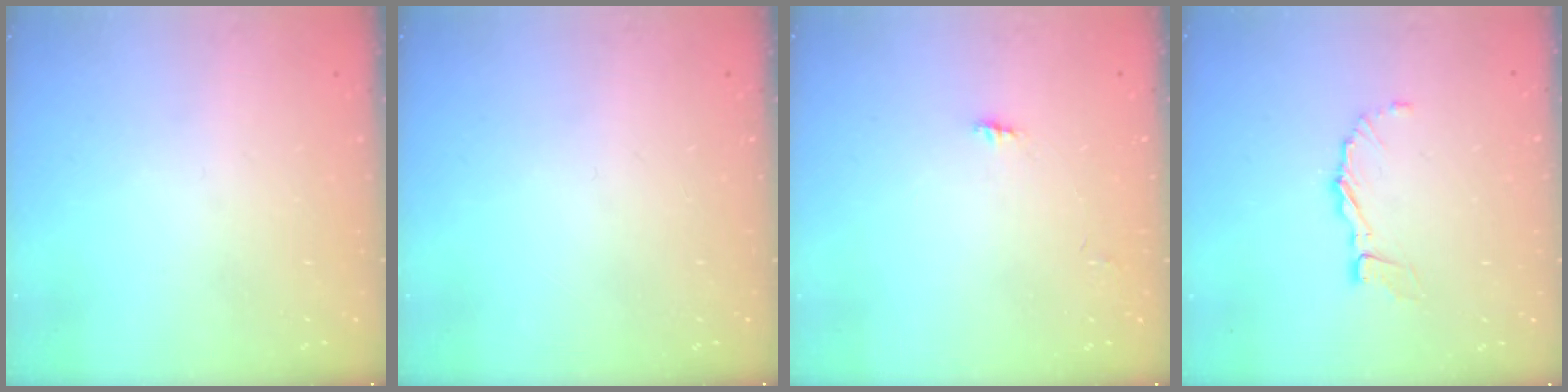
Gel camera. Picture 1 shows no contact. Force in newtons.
{"total": 0.0}
{"total": 2.9, "press": 2.9, "slide": 0.3}
{"total": 7.3, "press": 7.2, "slide": 0.7}